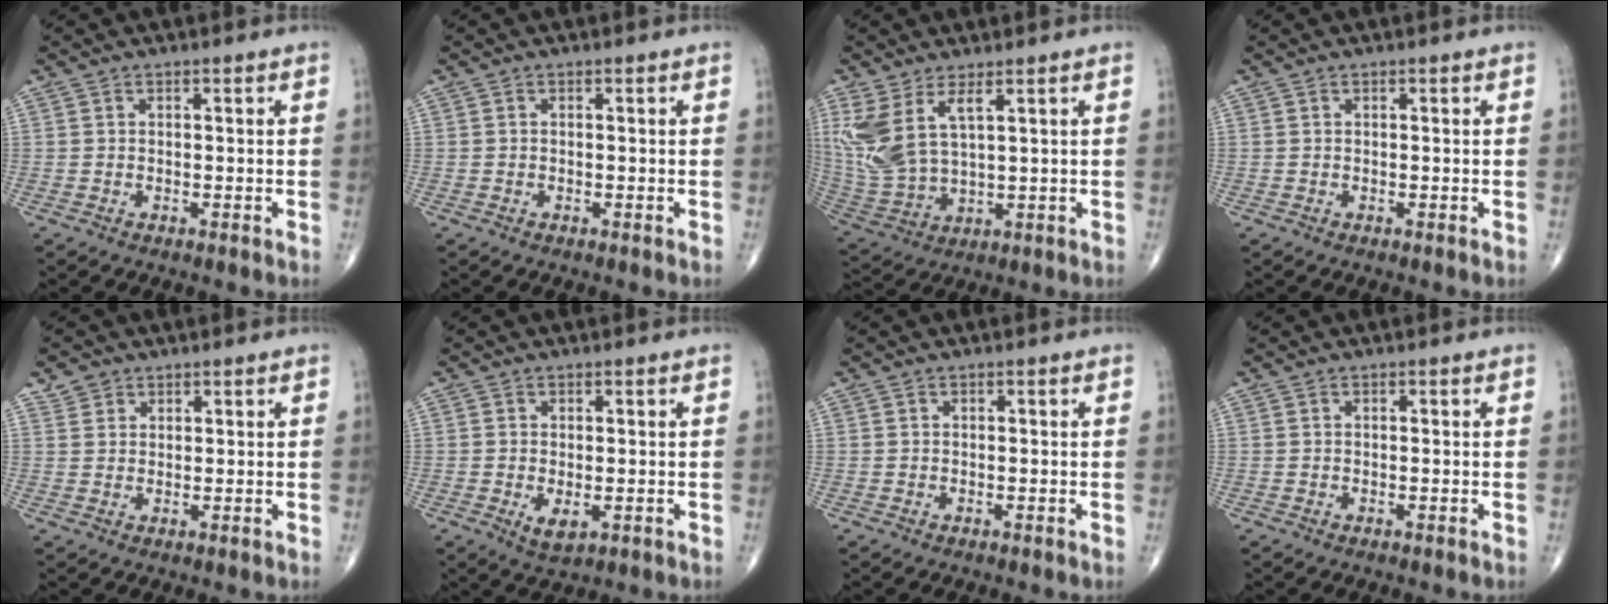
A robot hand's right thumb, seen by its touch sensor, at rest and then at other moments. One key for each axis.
{"total": 0.0}
{"total": 11.1, "fx": 4.7, "fy": 4.5, "fz": 9.0, "tx": -0.212, "ty": -0.022, "tz": 0.112}
{"total": 0.0}
{"total": 2.3, "fx": 1.6, "fy": 1.7, "fz": 0.2, "tx": 0.009, "ty": -0.003, "tz": 0.023}
{"total": 3.1, "fx": -0.7, "fy": 1.5, "fz": 2.6, "tx": -0.044, "ty": -0.009, "tz": -0.004}
{"total": 0.0}
{"total": 0.0}